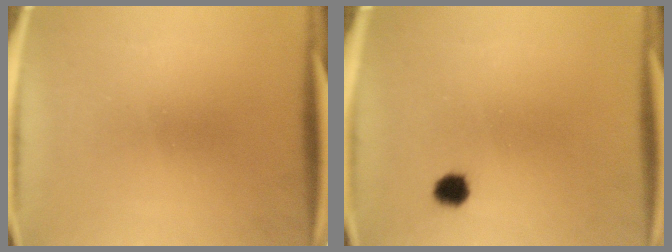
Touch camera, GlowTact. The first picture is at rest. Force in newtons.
{"total": 2.7}